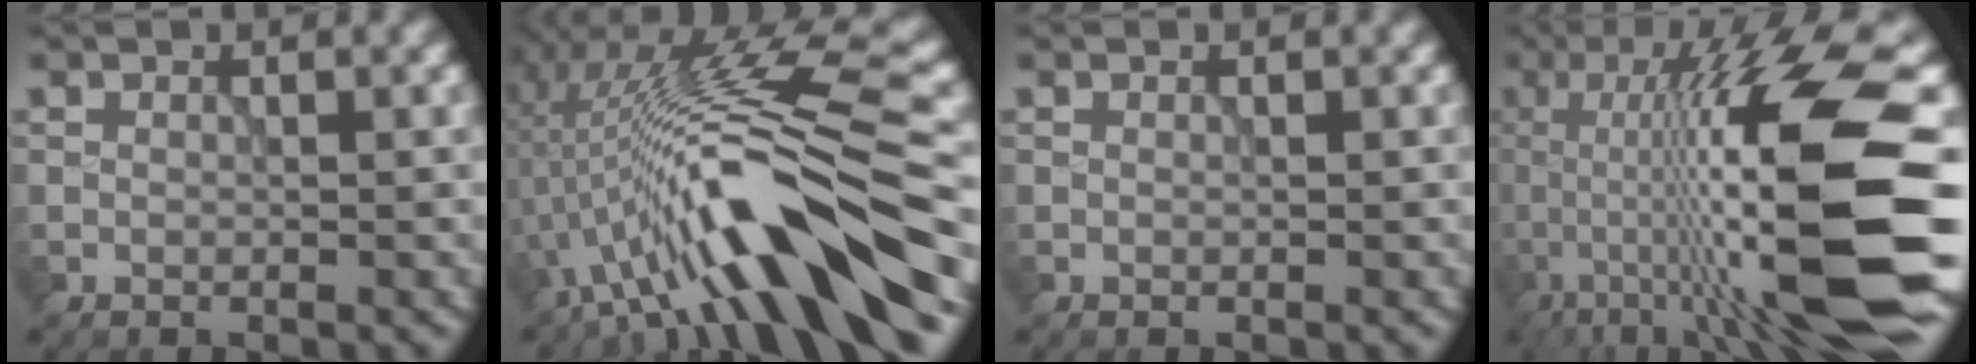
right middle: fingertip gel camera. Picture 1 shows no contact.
{"total": 13.7, "force": [-2.6, 2.5, 13.3], "torque": [-0.227, 0.019, -0.039]}
{"total": 0.0}
{"total": 17.2, "force": [-2.0, 3.4, 16.8], "torque": [-0.263, 0.026, -0.029]}